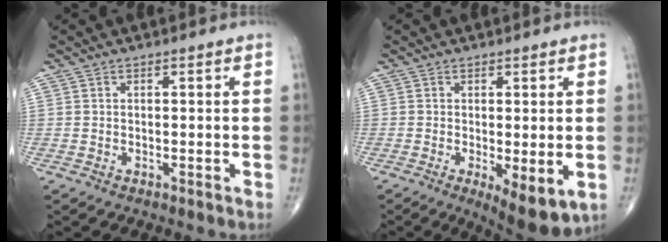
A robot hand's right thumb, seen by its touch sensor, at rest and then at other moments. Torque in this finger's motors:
{"motor_torque": [-0.19, 0.35, 0.04, -0.17, 0.05]}